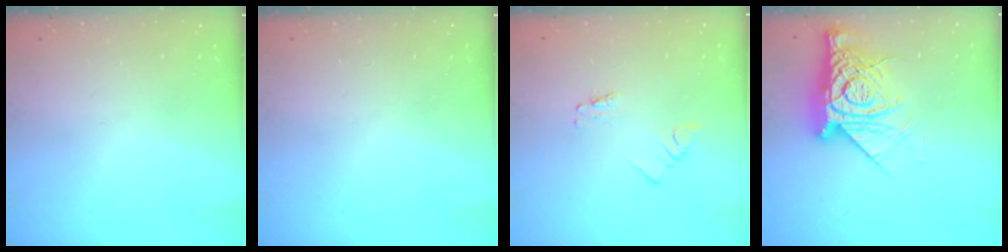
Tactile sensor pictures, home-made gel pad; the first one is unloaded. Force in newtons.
{"total": 0.0}
{"total": 1.1, "press": 1.0, "slide": 0.1}
{"total": 15.0, "press": 15.0, "slide": 1.3}